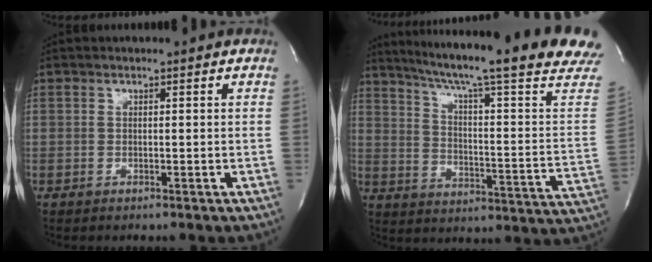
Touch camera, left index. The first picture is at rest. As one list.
[{"total": 26.3, "force": [20.7, -0.5, 16.2], "torque": [-0.250, -0.052, 0.271]}]